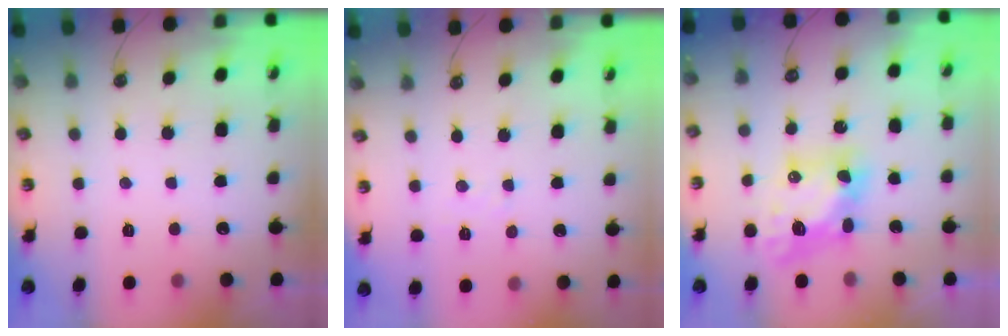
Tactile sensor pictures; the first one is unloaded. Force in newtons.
{"total": 4.3, "press": 4.3, "slide": 0.5}
{"total": 6.6, "press": 6.6, "slide": 0.5}